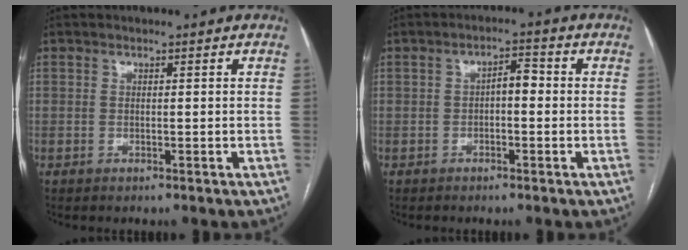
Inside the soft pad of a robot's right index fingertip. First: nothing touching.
{"total": 3.0, "force": [-0.3, 1.3, 2.7], "torque": [-0.040, 0.016, -0.006]}